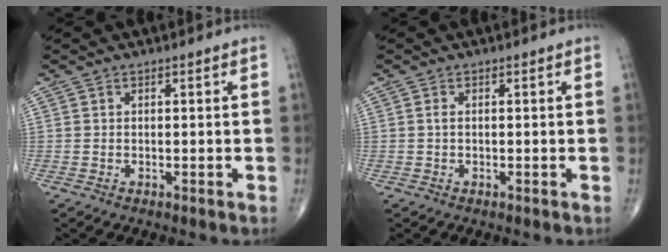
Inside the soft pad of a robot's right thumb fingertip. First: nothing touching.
{"total": 0.7, "force": [-0.1, 0.3, 0.6], "torque": [-0.016, -0.002, -0.002]}